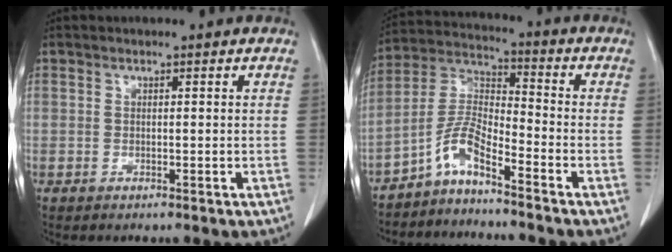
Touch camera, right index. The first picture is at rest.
{"total": 6.4, "force": [-4.7, 0.8, 4.3], "torque": [-0.095, 0.009, -0.097]}